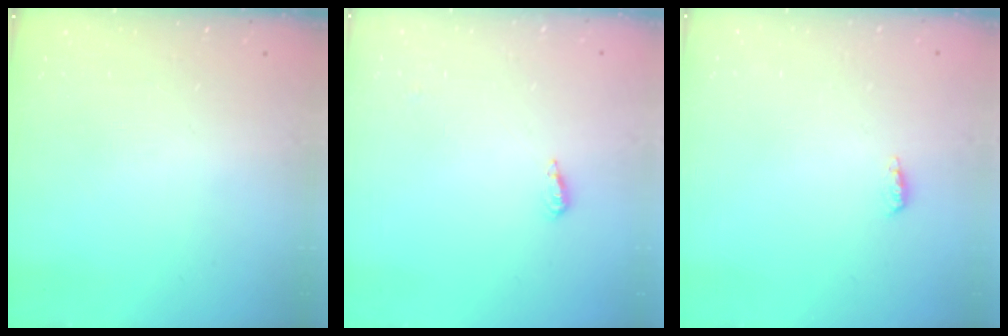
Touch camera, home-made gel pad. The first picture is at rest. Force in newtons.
{"total": 2.2, "press": 2.2, "slide": 0.5}
{"total": 4.9, "press": 4.4, "slide": 2.0}